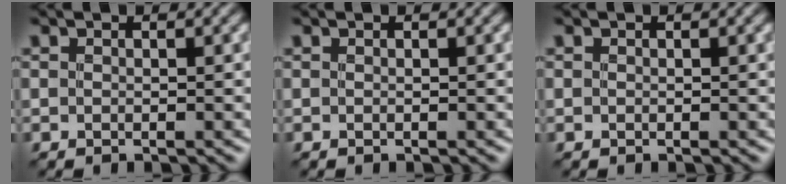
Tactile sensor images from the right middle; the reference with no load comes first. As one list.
[{"total": 0.0}, {"total": 0.0}]